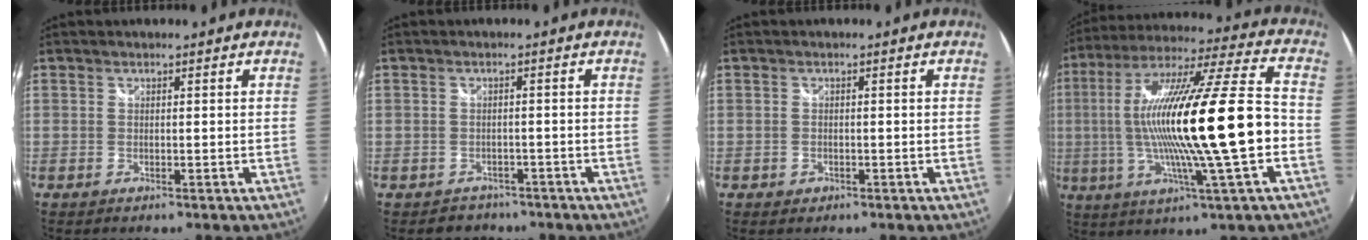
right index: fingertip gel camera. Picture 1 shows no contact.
{"total": 3.9, "force": [-2.7, 2.8, -0.2], "torque": [0.000, 0.016, -0.039]}
{"total": 1.7, "force": [-0.8, 1.4, 0.5], "torque": [-0.011, -0.003, -0.011]}
{"total": 22.8, "force": [-2.4, 1.2, 22.7], "torque": [-0.399, -0.011, -0.040]}